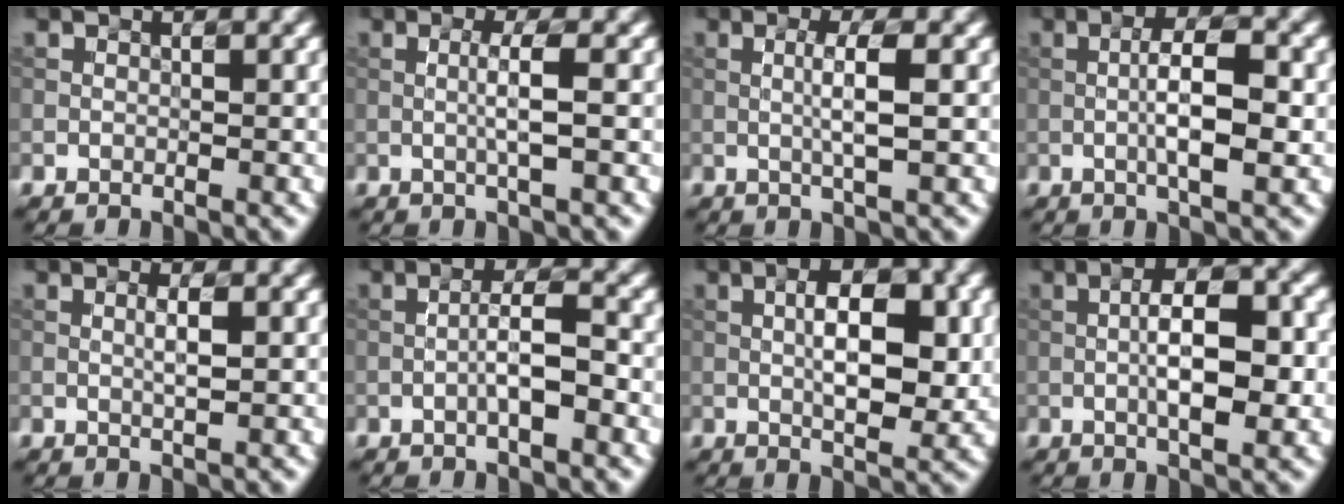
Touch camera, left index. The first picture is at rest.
{"total": 2.3, "force": [0.0, 0.1, 2.3], "torque": [-0.045, 0.002, -0.003]}
{"total": 2.9, "force": [0.2, 0.3, 2.8], "torque": [-0.051, 0.005, 0.000]}
{"total": 5.1, "force": [-0.3, 1.2, 5.0], "torque": [-0.090, 0.006, -0.010]}
{"total": 1.5, "force": [0.2, 0.2, 1.5], "torque": [-0.030, 0.004, 0.002]}
{"total": 3.2, "force": [-0.9, 0.6, 3.0], "torque": [-0.054, 0.010, -0.021]}
{"total": 6.2, "force": [0.5, 2.3, 5.7], "torque": [-0.092, 0.000, 0.007]}
{"total": 6.5, "force": [-0.4, 2.2, 6.1], "torque": [-0.103, 0.007, -0.011]}